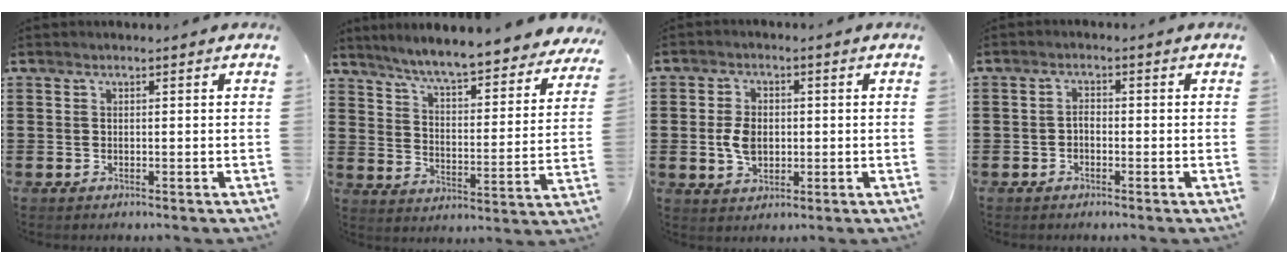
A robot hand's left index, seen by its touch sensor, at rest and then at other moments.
{"total": 6.1, "force": [5.7, -0.7, 2.1], "torque": [-0.066, -0.045, 0.092]}
{"total": 4.7, "force": [-0.2, 3.2, 3.5], "torque": [-0.085, 0.005, -0.008]}
{"total": 1.5, "force": [-0.9, 0.9, 0.9], "torque": [-0.021, 0.005, -0.019]}